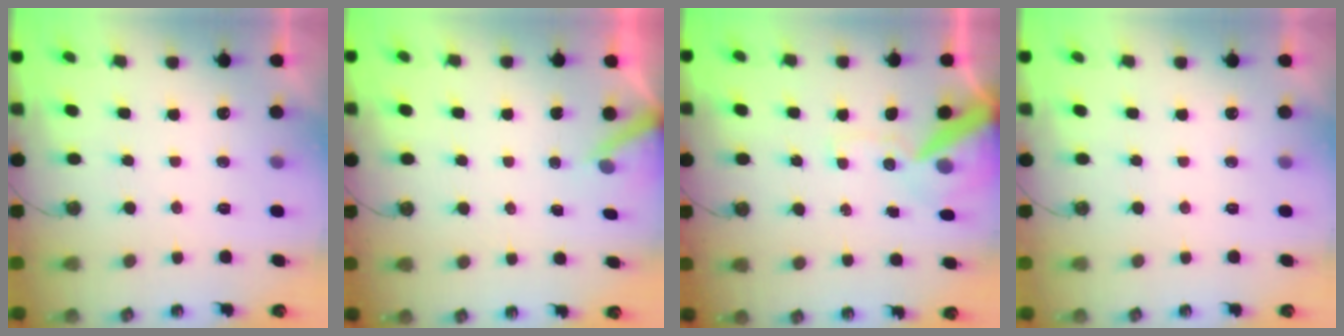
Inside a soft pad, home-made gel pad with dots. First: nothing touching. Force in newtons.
{"total": 4.3, "press": 4.3, "slide": 0.2}
{"total": 13.3, "press": 13.2, "slide": 2.1}
{"total": 0.0}